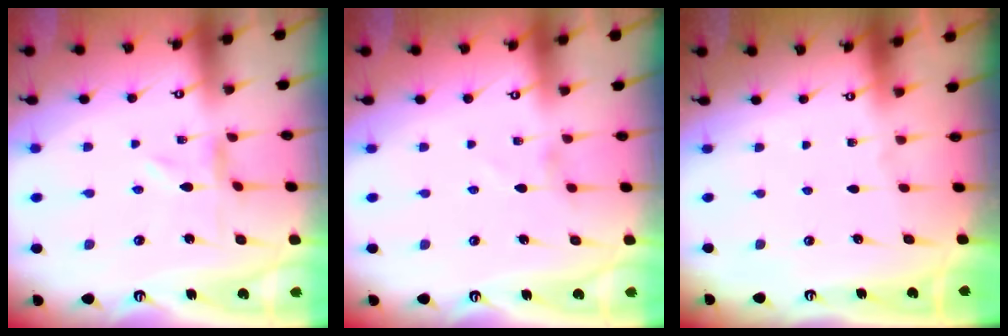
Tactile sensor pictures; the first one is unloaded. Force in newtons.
{"total": 0.6, "press": 0.5, "slide": 0.3}
{"total": 0.0}